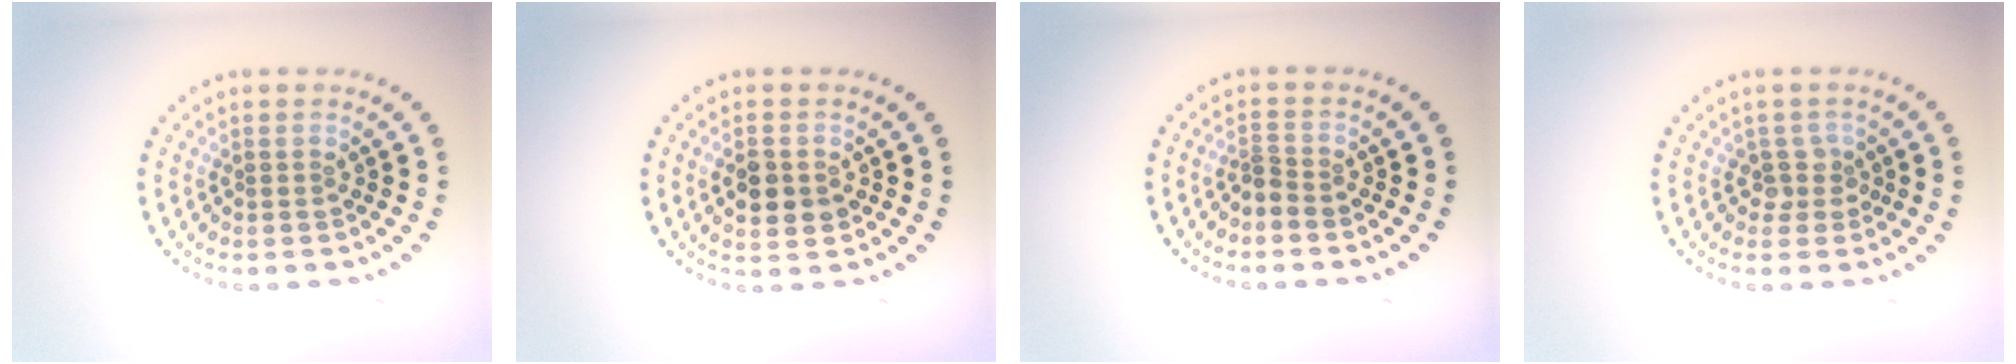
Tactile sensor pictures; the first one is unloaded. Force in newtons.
{"total": 2.9, "press": 2.9, "slide": 0.2}
{"total": 1.1, "press": 0.7, "slide": 0.9}
{"total": 1.8, "press": 1.3, "slide": 1.3}